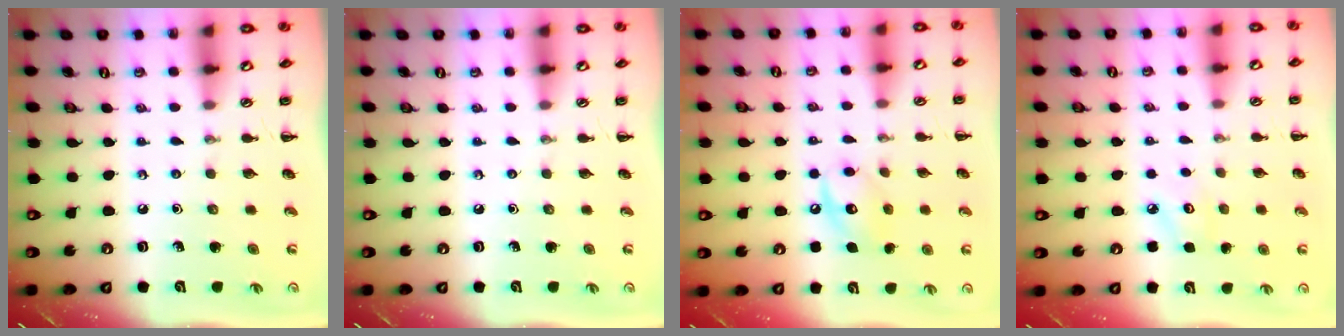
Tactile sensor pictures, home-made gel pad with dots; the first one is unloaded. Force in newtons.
{"total": 0.0}
{"total": 9.3, "press": 9.3, "slide": 0.9}
{"total": 3.6, "press": 3.5, "slide": 0.7}